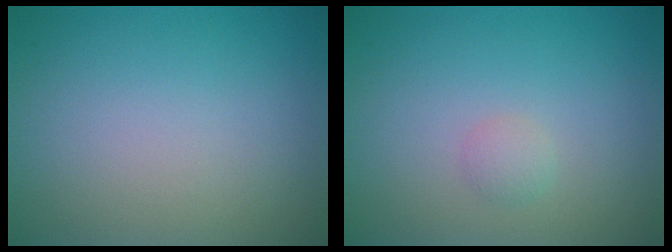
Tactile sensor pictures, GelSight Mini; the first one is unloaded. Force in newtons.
{"total": 0.9, "press": 0.9, "slide": 0.1}